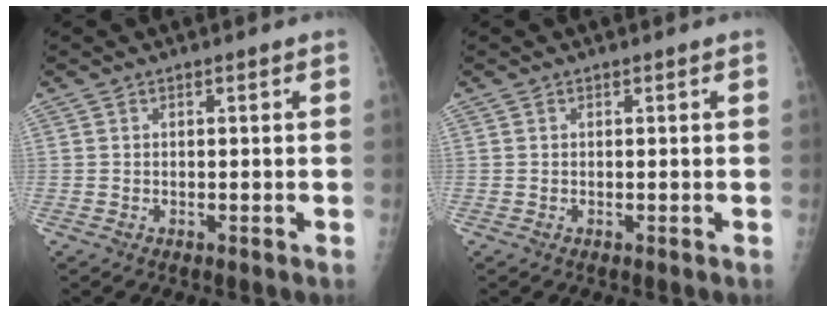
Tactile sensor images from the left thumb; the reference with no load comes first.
{"total": 0.0}